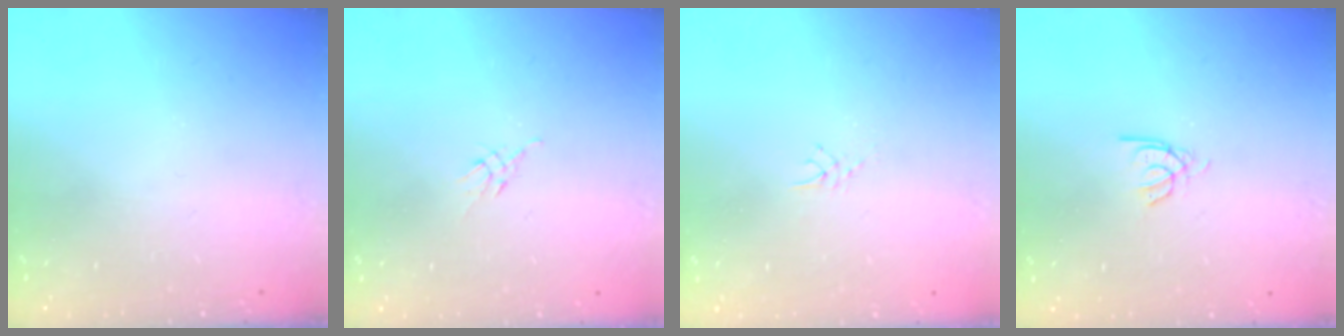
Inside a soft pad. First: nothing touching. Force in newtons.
{"total": 2.6, "press": 2.5, "slide": 0.7}
{"total": 2.4, "press": 2.4, "slide": 0.4}
{"total": 2.3, "press": 2.3, "slide": 0.2}